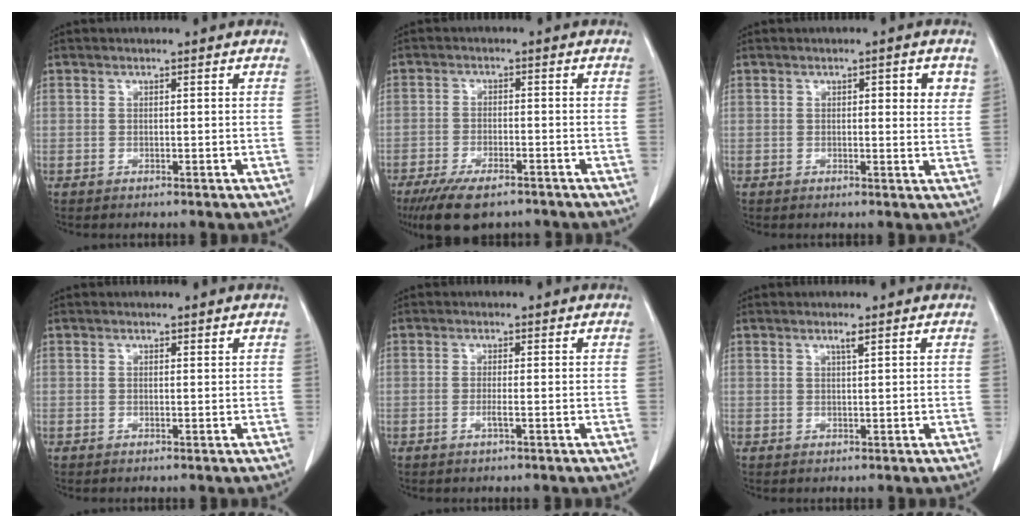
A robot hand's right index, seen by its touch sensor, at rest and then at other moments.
{"total": 9.0, "force": [-6.7, 2.8, 5.4], "torque": [-0.089, -0.015, -0.108]}
{"total": 3.6, "force": [1.3, 1.0, 3.2], "torque": [-0.036, -0.002, 0.013]}
{"total": 0.0}
{"total": 1.1, "force": [-0.4, -0.2, 1.0], "torque": [-0.022, -0.001, -0.008]}
{"total": 1.1, "force": [0.7, -0.2, 0.8], "torque": [-0.018, -0.002, 0.014]}